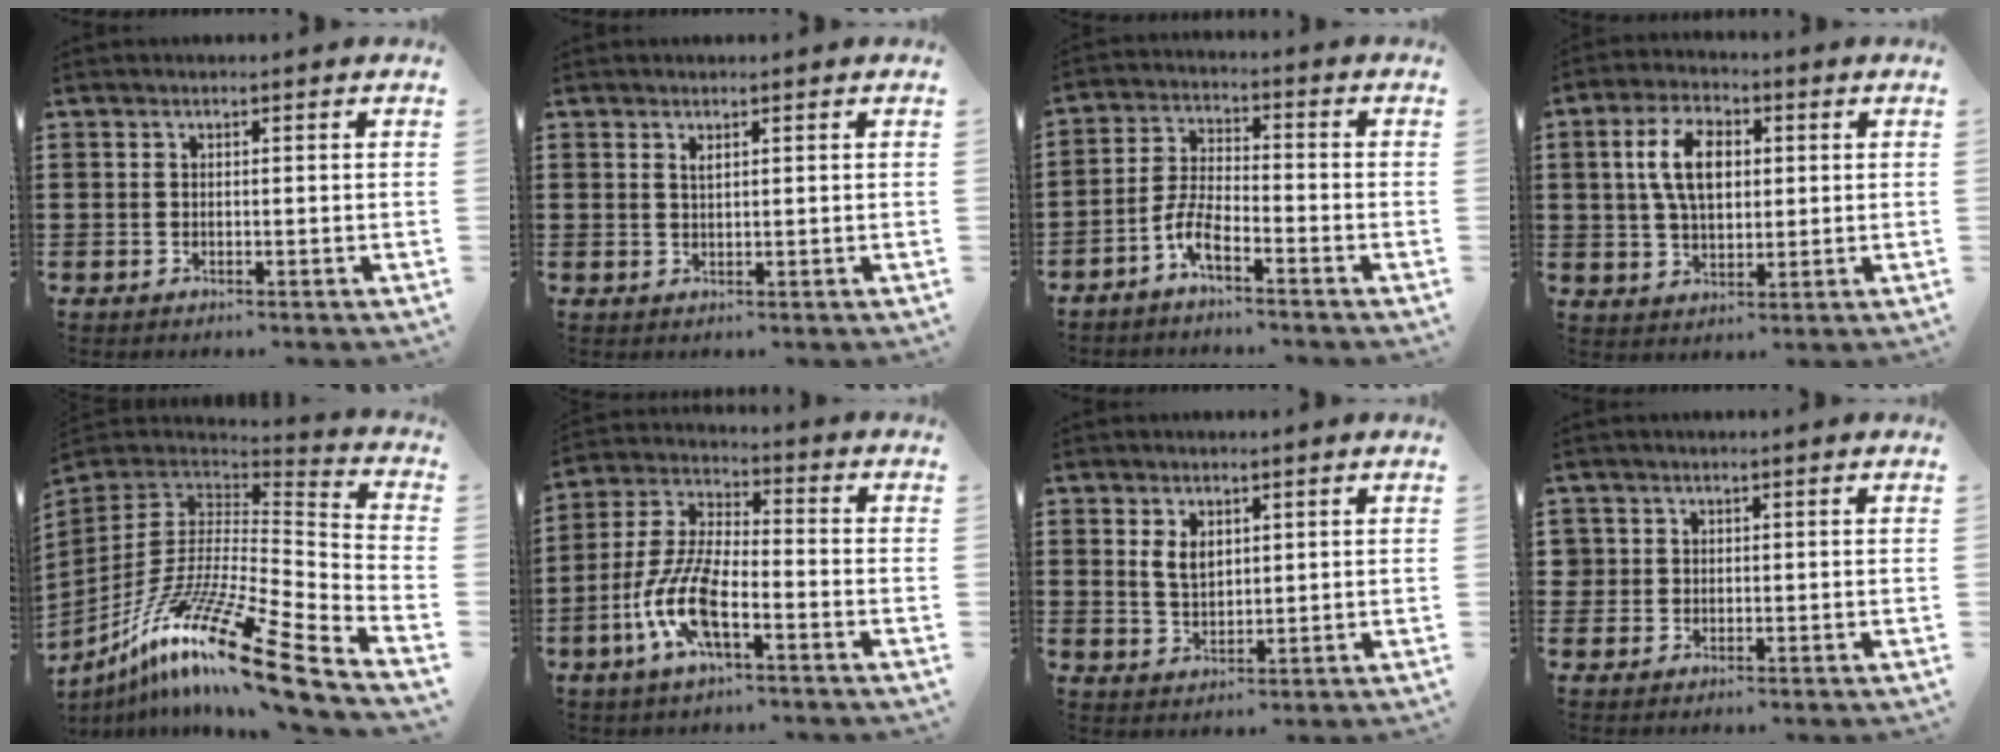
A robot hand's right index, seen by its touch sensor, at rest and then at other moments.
{"total": 0.9, "force": [0.6, 0.3, 0.7], "torque": [-0.015, 0.002, 0.010]}
{"total": 5.2, "force": [-3.6, 1.2, 3.5], "torque": [-0.088, -0.003, -0.075]}
{"total": 8.4, "force": [1.5, 4.6, 6.8], "torque": [-0.147, 0.008, 0.019]}
{"total": 19.4, "force": [-12.4, 3.3, 14.5], "torque": [-0.280, 0.028, -0.227]}
{"total": 9.9, "force": [-4.1, 3.4, 8.3], "torque": [-0.199, -0.008, -0.082]}
{"total": 3.4, "force": [1.4, 2.1, 2.2], "torque": [-0.042, 0.004, 0.023]}
{"total": 1.5, "force": [0.4, 1.4, 0.2], "torque": [-0.010, 0.007, 0.007]}